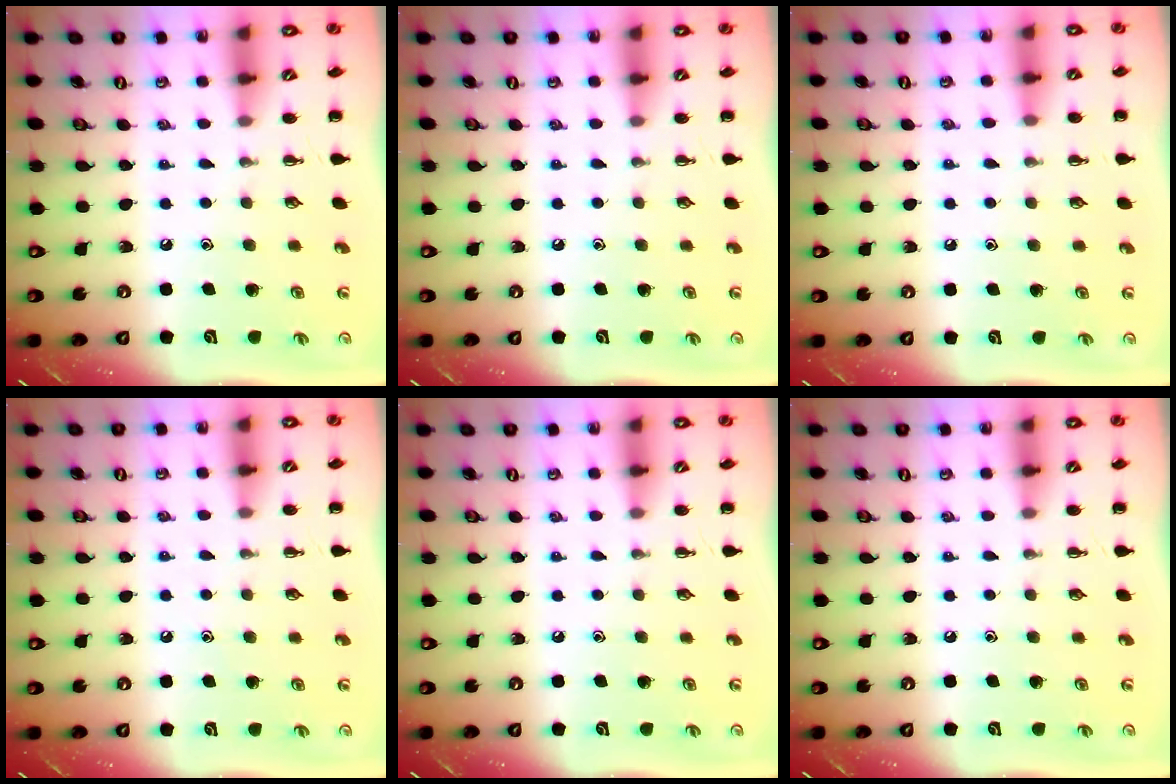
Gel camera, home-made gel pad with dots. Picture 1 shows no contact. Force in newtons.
{"total": 0.0}
{"total": 7.5, "press": 7.1, "slide": 2.3}
{"total": 5.5, "press": 5.2, "slide": 1.8}
{"total": 0.0}
{"total": 0.0}